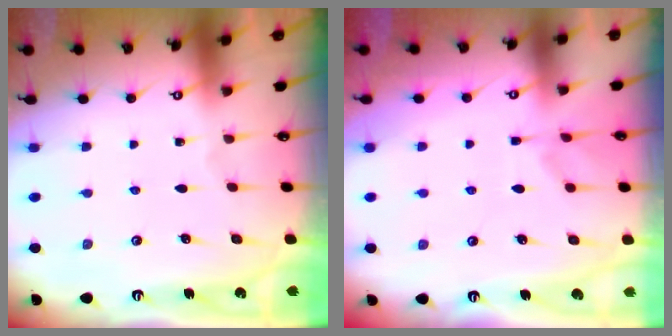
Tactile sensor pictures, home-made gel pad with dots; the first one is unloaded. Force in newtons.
{"total": 3.8, "press": 3.6, "slide": 1.2}